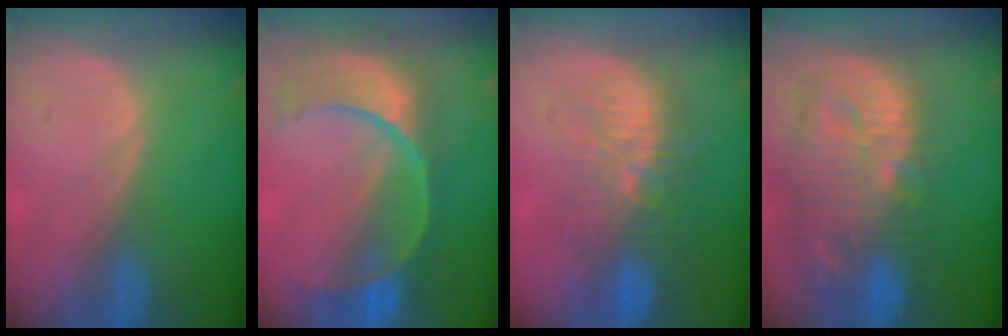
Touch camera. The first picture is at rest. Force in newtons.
{"total": 11.1, "press": 9.3, "slide": 6.1}
{"total": 10.1, "press": 9.2, "slide": 4.2}
{"total": 14.2, "press": 12.4, "slide": 6.9}